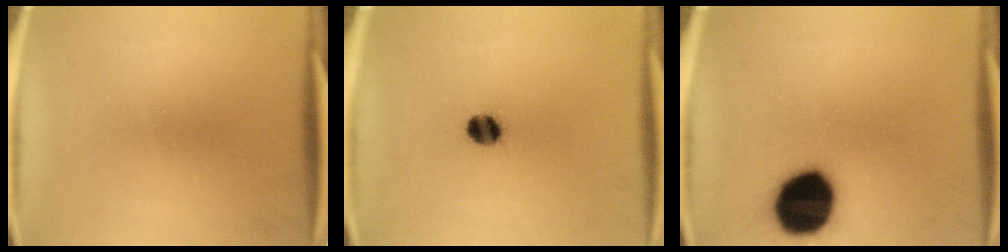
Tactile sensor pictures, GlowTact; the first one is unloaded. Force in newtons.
{"total": 5.0}
{"total": 18.7}